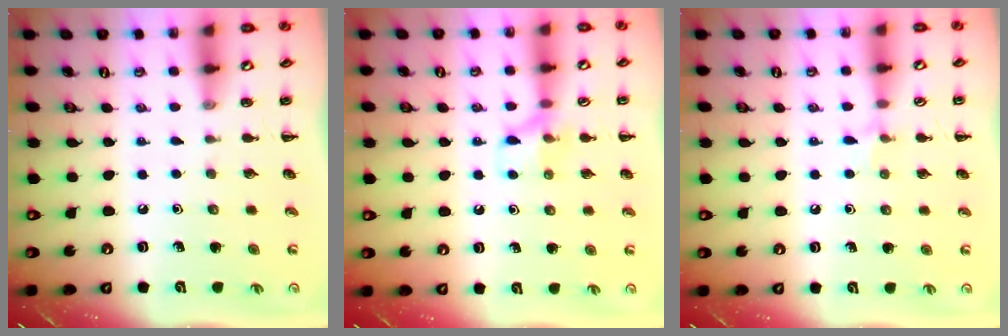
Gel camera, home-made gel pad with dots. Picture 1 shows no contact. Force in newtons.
{"total": 7.9, "press": 7.9, "slide": 0.7}
{"total": 5.1, "press": 4.8, "slide": 1.7}